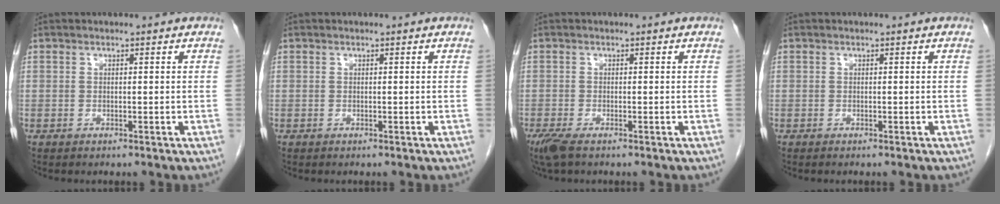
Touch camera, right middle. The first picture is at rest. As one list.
[{"total": 0.0}, {"total": 3.0, "force": [-2.0, 0.7, 2.1], "torque": [-0.051, -0.011, -0.038]}, {"total": 0.6, "force": [-0.5, 0.0, 0.3], "torque": [-0.003, -0.001, -0.007]}]